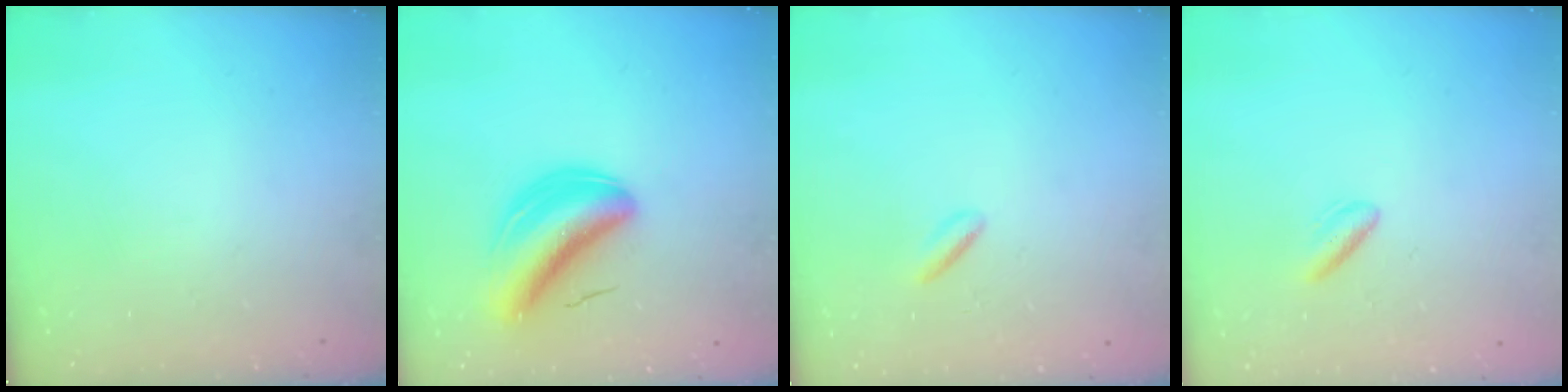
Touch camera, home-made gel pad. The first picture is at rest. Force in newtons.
{"total": 7.0, "press": 6.8, "slide": 1.7}
{"total": 1.7, "press": 1.5, "slide": 0.7}
{"total": 2.6, "press": 2.3, "slide": 1.4}